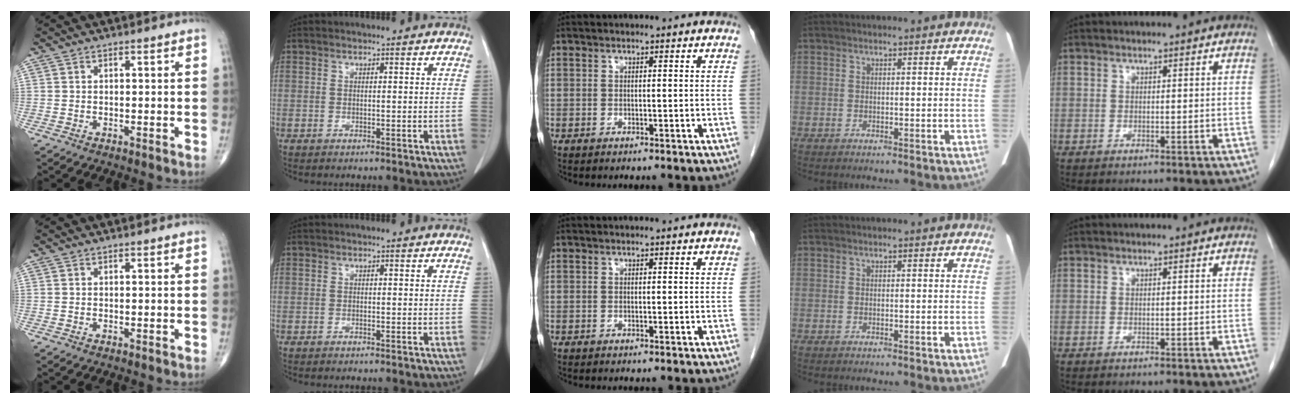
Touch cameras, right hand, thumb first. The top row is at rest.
{}